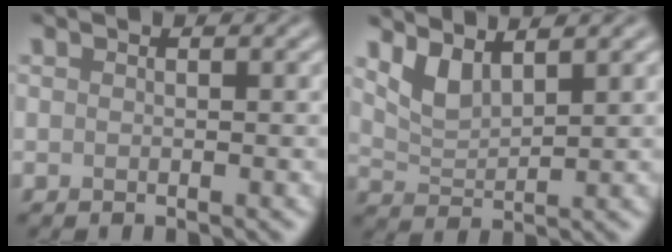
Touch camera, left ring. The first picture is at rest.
{"total": 2.7, "force": [2.0, 0.9, 1.7], "torque": [-0.039, -0.010, 0.046]}